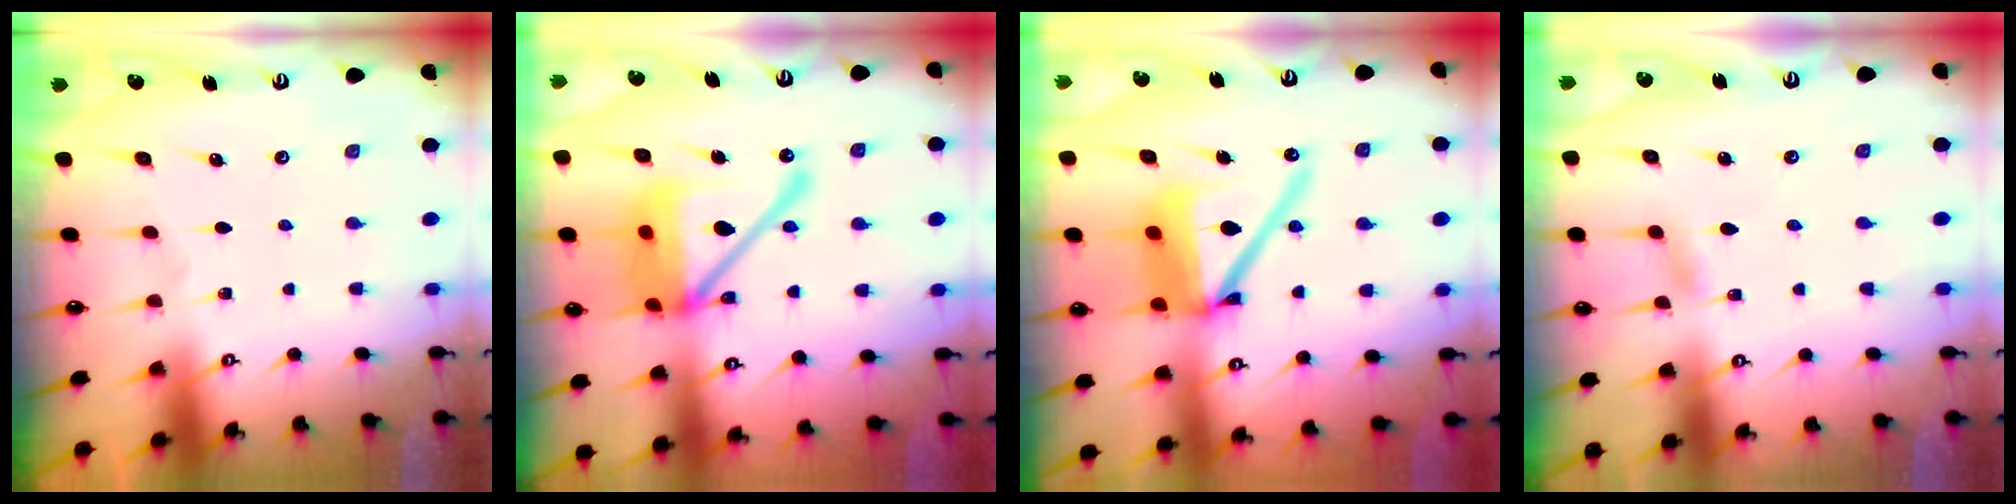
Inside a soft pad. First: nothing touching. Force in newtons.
{"total": 20.2, "press": 20.0, "slide": 2.8}
{"total": 16.7, "press": 16.5, "slide": 2.5}
{"total": 3.0, "press": 3.0, "slide": 0.4}